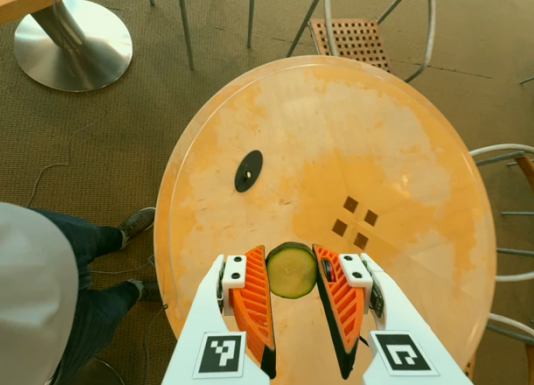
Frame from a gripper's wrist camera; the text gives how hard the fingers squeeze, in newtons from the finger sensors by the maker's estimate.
{"total": 9.0, "left": 9.0, "right": 8.9}